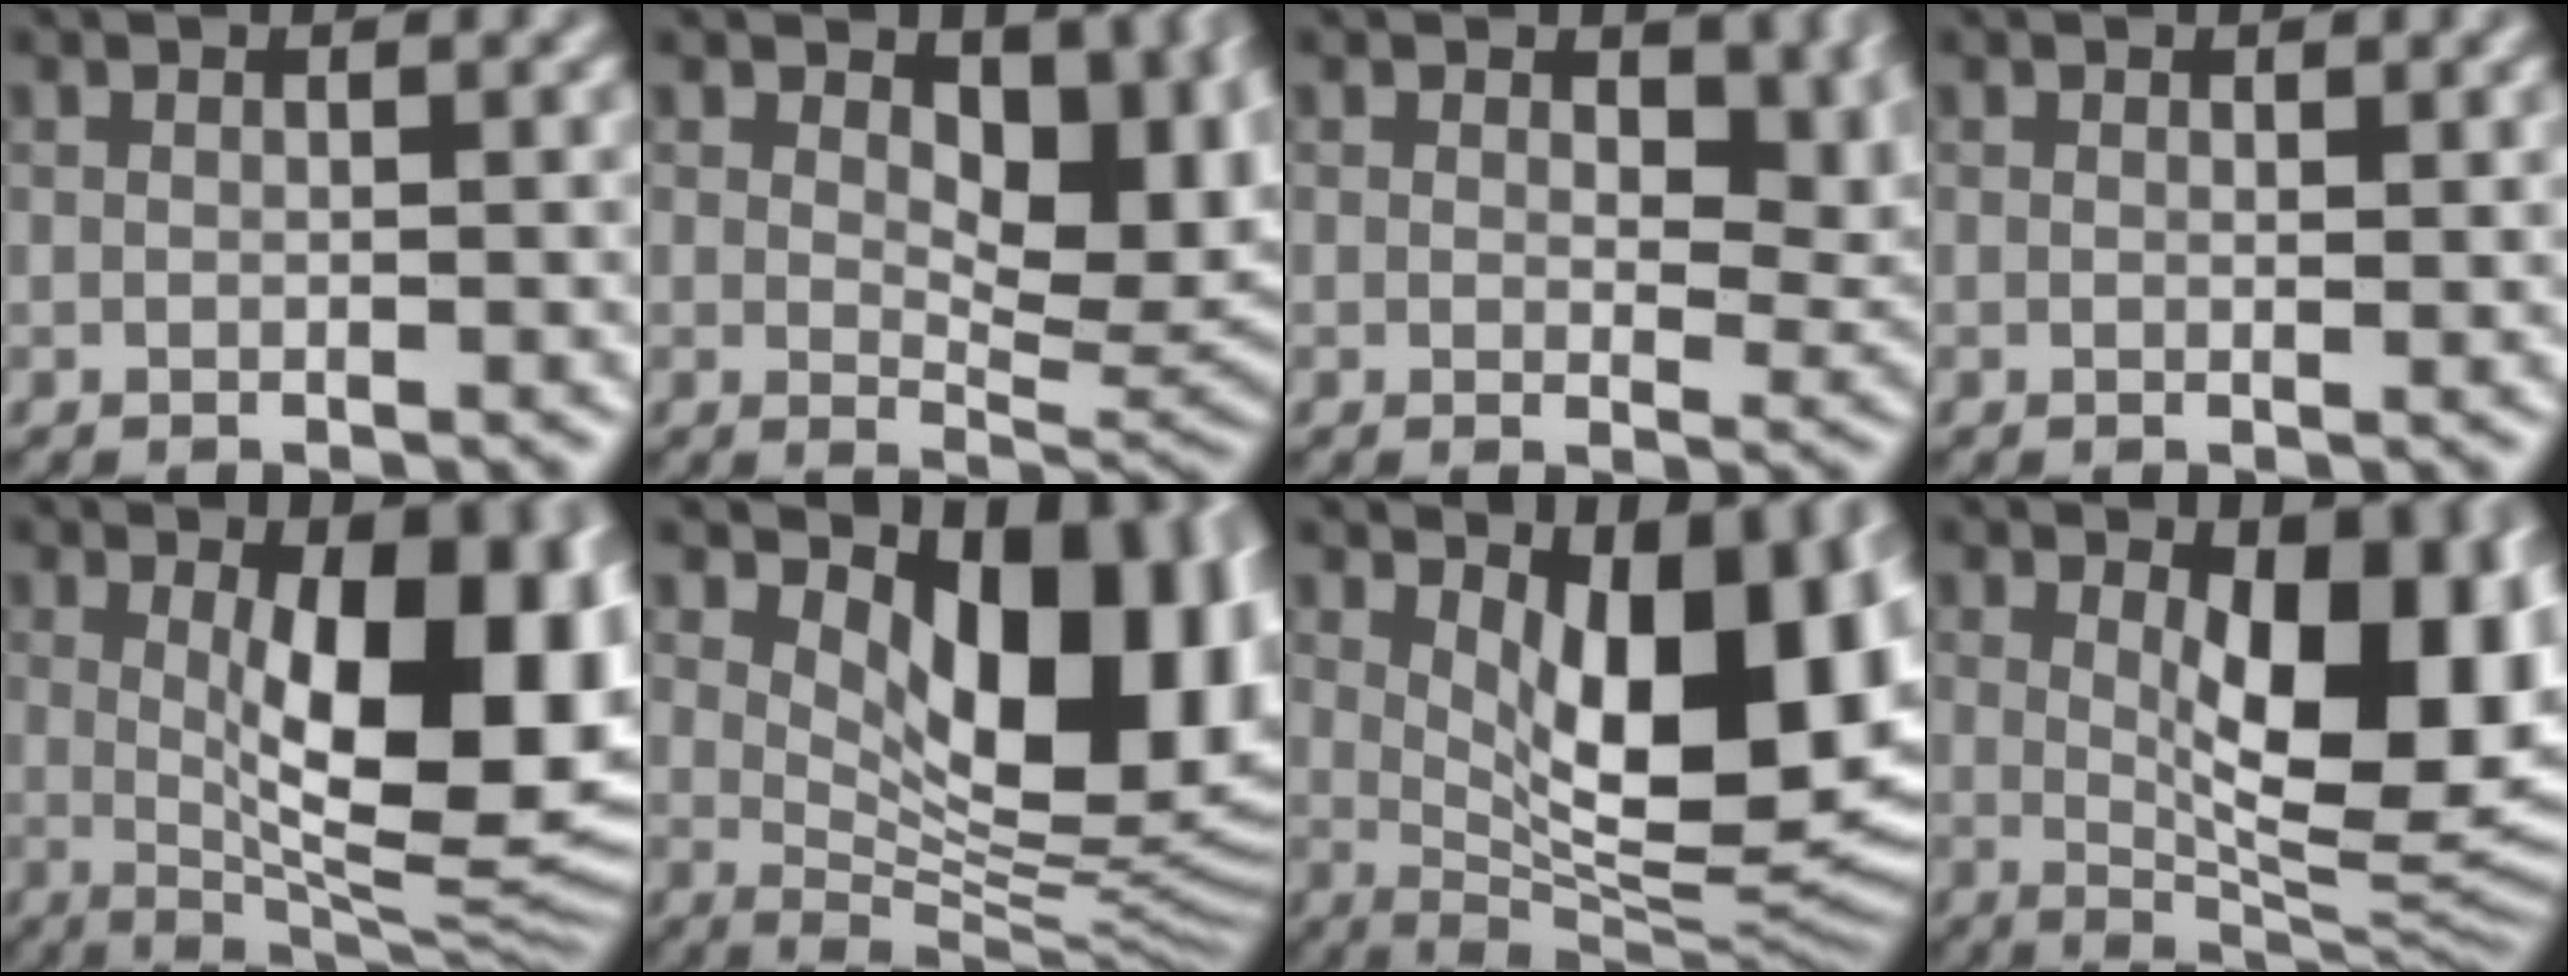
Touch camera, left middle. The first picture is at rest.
{"total": 9.1, "force": [2.8, 5.0, 7.1], "torque": [-0.101, -0.016, 0.046]}
{"total": 5.0, "force": [1.6, 3.0, 3.7], "torque": [-0.047, -0.010, 0.022]}
{"total": 0.5, "force": [0.4, 0.2, 0.3], "torque": [-0.003, -0.004, 0.006]}
{"total": 13.4, "force": [1.7, 5.1, 12.3], "torque": [-0.147, -0.001, 0.026]}
{"total": 13.6, "force": [4.0, 7.1, 10.9], "torque": [-0.134, -0.009, 0.076]}
{"total": 11.9, "force": [2.9, 5.1, 10.3], "torque": [-0.127, -0.003, 0.050]}
{"total": 11.8, "force": [2.1, 5.3, 10.3], "torque": [-0.122, -0.008, 0.039]}